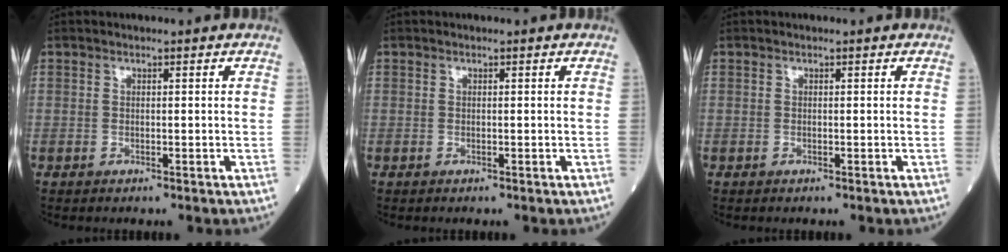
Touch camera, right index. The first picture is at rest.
{"total": 0.0}
{"total": 0.0}